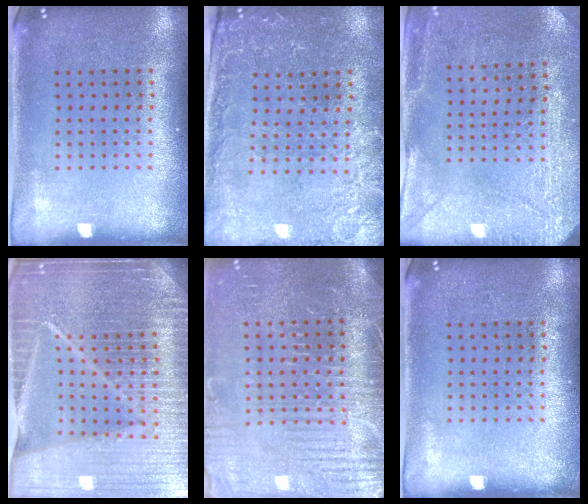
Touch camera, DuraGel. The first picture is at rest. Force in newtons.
{"total": 0.6, "press": 0.4, "slide": 0.4}
{"total": 3.0, "press": 2.7, "slide": 1.3}
{"total": 6.9, "press": 5.9, "slide": 3.6}
{"total": 4.1, "press": 3.9, "slide": 1.4}
{"total": 0.0}